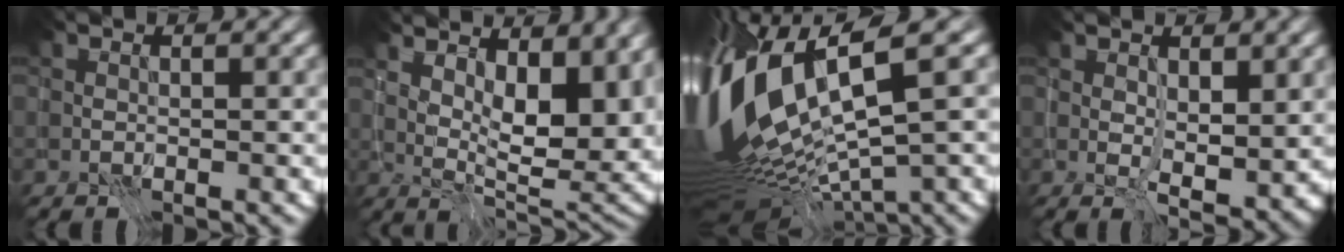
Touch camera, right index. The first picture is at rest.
{"total": 13.9, "force": [5.2, 6.3, 11.2], "torque": [-0.146, 0.030, 0.092]}
{"total": 15.5, "force": [1.3, 5.8, 14.3], "torque": [-0.314, -0.009, 0.063]}
{"total": 3.5, "force": [1.1, 1.3, 3.0], "torque": [-0.050, -0.005, 0.027]}